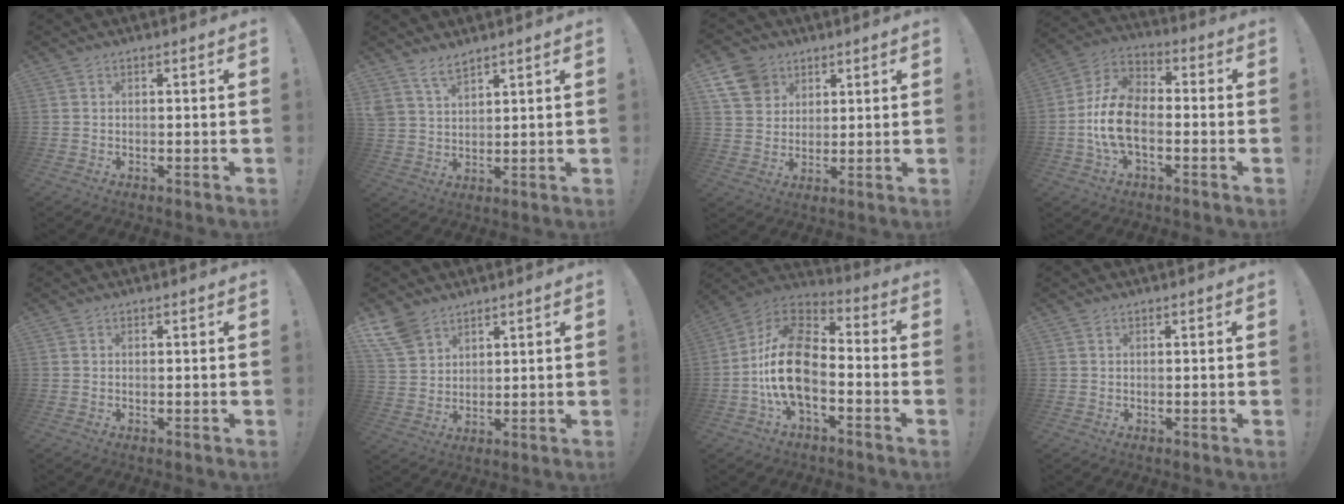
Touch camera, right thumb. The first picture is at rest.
{"total": 5.8, "force": [4.9, 2.1, 2.5], "torque": [-0.049, -0.025, 0.092]}
{"total": 10.9, "force": [5.7, 8.6, 3.4], "torque": [-0.055, -0.029, 0.117]}
{"total": 13.8, "force": [-4.0, 8.3, 10.3], "torque": [-0.205, 0.026, -0.069]}
{"total": 0.0}
{"total": 8.4, "force": [6.3, 4.9, 2.9], "torque": [-0.055, -0.036, 0.126]}
{"total": 19.2, "force": [-4.9, 11.5, 14.6], "torque": [-0.275, 0.041, -0.078]}
{"total": 0.0}